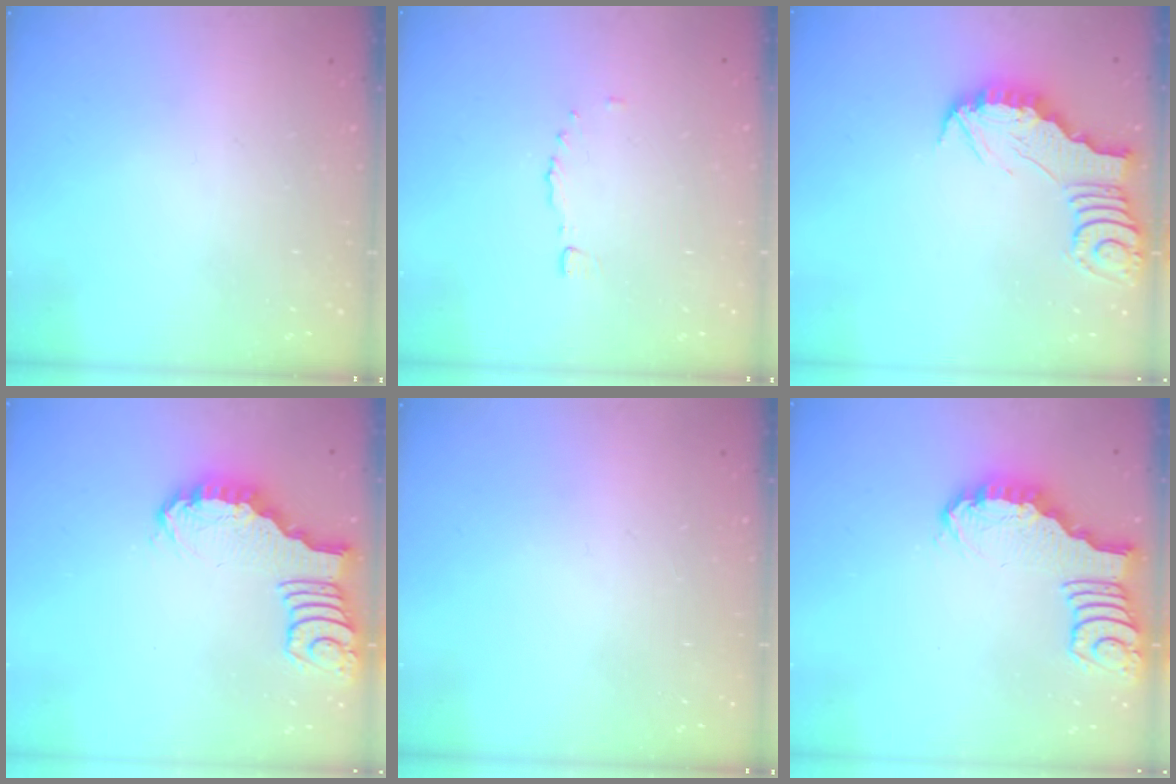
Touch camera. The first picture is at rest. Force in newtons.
{"total": 1.7, "press": 1.5, "slide": 0.7}
{"total": 3.3, "press": 3.3, "slide": 0.4}
{"total": 2.4, "press": 2.4, "slide": 0.2}
{"total": 0.0}
{"total": 2.4, "press": 2.4, "slide": 0.2}